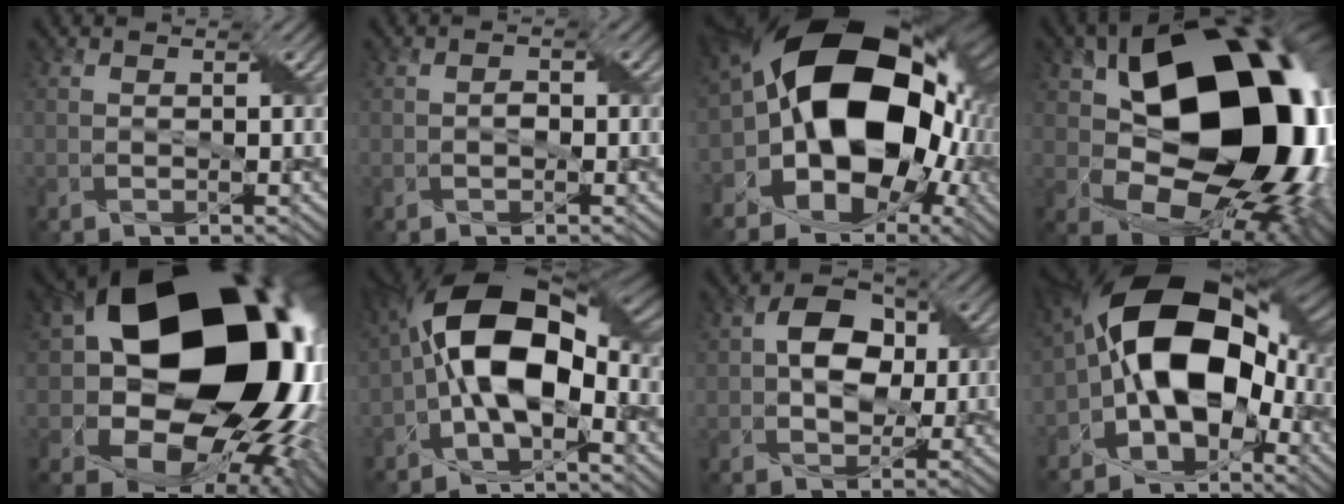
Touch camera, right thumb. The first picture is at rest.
{"total": 1.0, "force": [-0.3, 0.6, 0.7], "torque": [-0.013, 0.003, -0.006]}
{"total": 20.6, "force": [0.5, 14.5, 14.6], "torque": [-0.239, -0.016, 0.015]}
{"total": 20.1, "force": [2.6, 13.7, 14.4], "torque": [-0.239, -0.022, 0.064]}
{"total": 23.4, "force": [3.4, 18.0, 14.7], "torque": [-0.297, -0.037, 0.093]}
{"total": 15.8, "force": [-1.5, 8.5, 13.3], "torque": [-0.236, 0.021, -0.048]}
{"total": 7.2, "force": [0.9, 5.0, 5.1], "torque": [-0.084, 0.011, 0.007]}
{"total": 17.0, "force": [-2.0, 10.5, 13.1], "torque": [-0.213, 0.019, -0.062]}